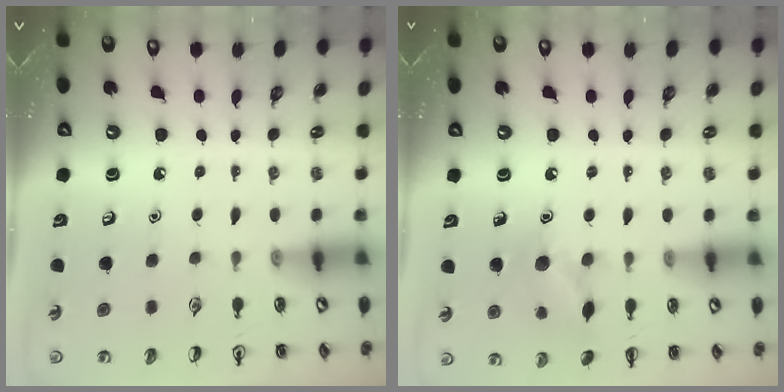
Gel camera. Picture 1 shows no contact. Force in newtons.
{"total": 9.8, "press": 9.8, "slide": 0.5}